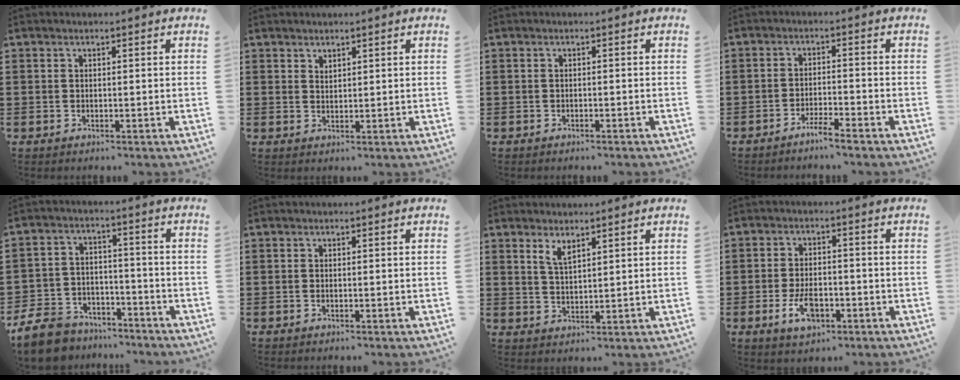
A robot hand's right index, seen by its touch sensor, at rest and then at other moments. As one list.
[{"total": 1.4, "force": [1.3, 0.4, 0.0], "torque": [-0.001, 0.001, 0.026]}, {"total": 0.6, "force": [-0.6, 0.0, 0.2], "torque": [-0.006, -0.004, -0.011]}, {"total": 3.0, "force": [-2.8, -0.3, 1.1], "torque": [-0.027, -0.001, -0.057]}, {"total": 9.0, "force": [-8.2, 2.9, 2.3], "torque": [-0.064, 0.025, -0.164]}, {"total": 0.0}, {"total": 2.9, "force": [2.1, 1.0, 1.7], "torque": [-0.037, 0.003, 0.038]}, {"total": 5.0, "force": [-2.4, 2.5, 3.7], "torque": [-0.081, 0.001, -0.047]}]